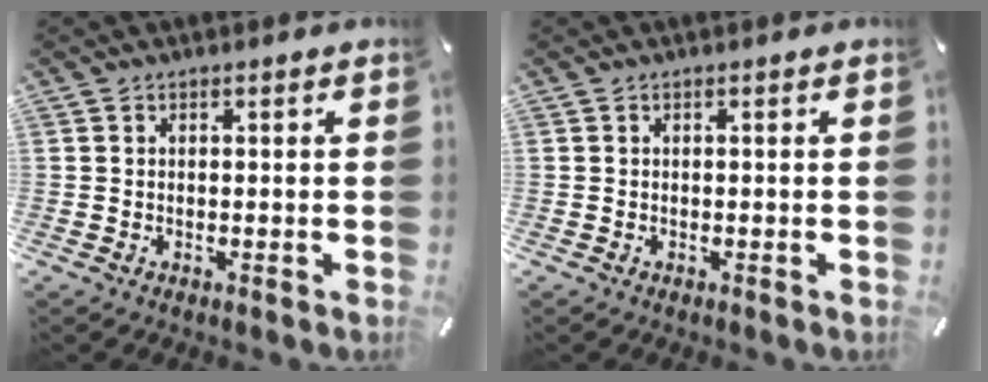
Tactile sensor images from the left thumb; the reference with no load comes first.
{"total": 0.0}